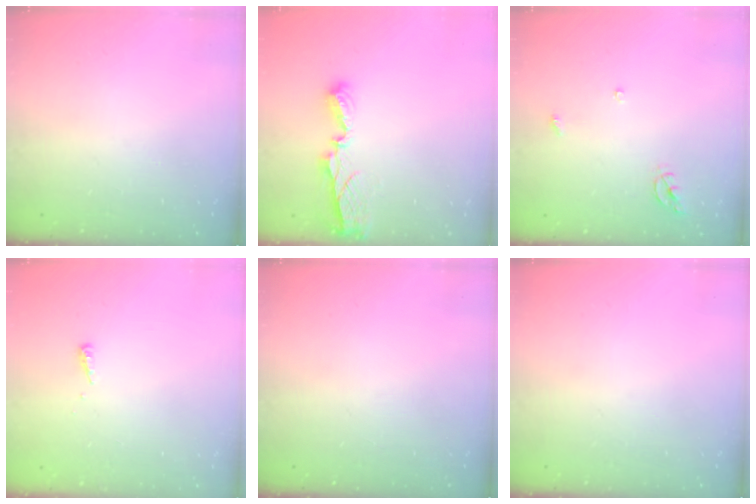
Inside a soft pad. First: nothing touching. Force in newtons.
{"total": 6.7, "press": 6.7, "slide": 0.2}
{"total": 5.7, "press": 5.6, "slide": 0.5}
{"total": 3.9, "press": 3.9, "slide": 0.4}
{"total": 0.0}
{"total": 0.0}